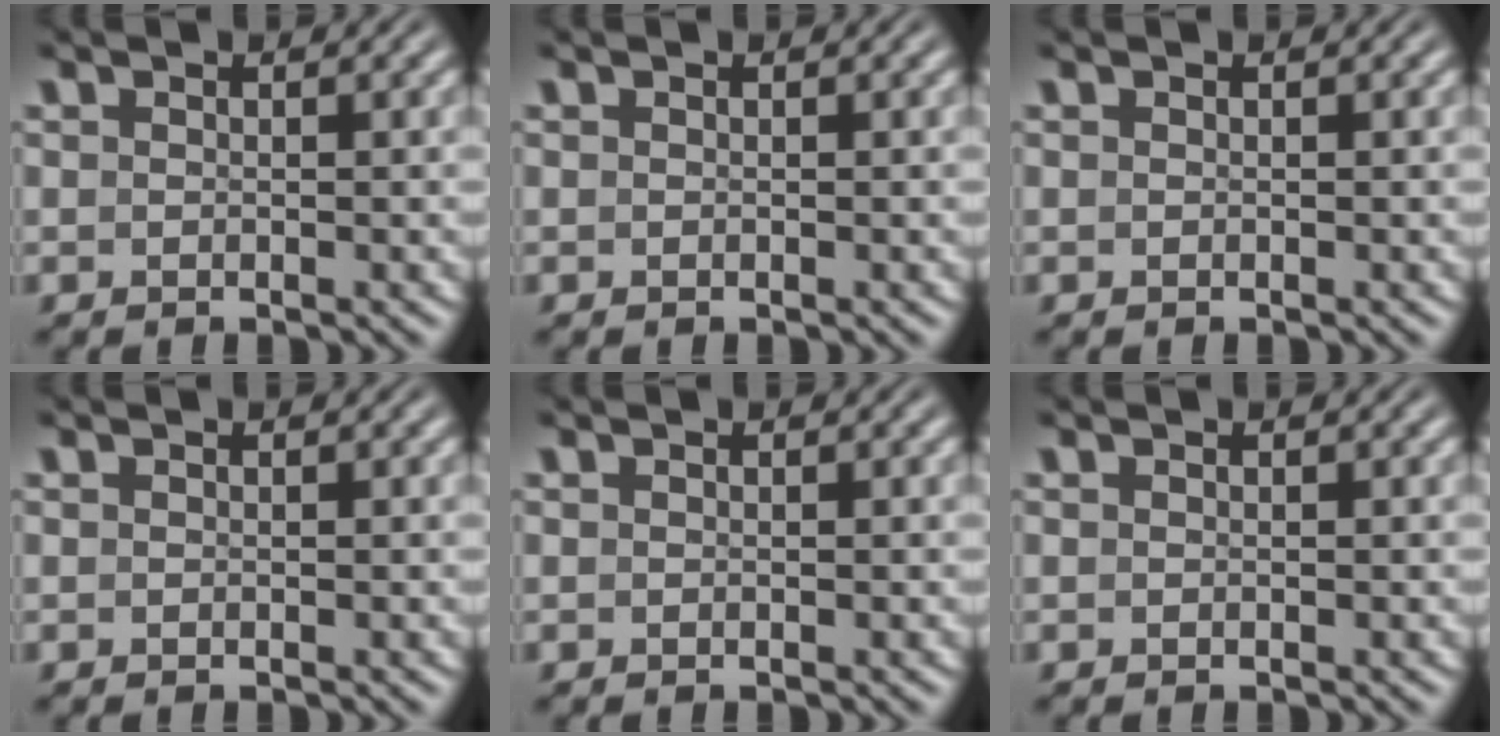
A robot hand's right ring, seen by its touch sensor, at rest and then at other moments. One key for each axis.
{"total": 0.0}
{"total": 0.0}
{"total": 0.0}
{"total": 0.0}
{"total": 0.0}